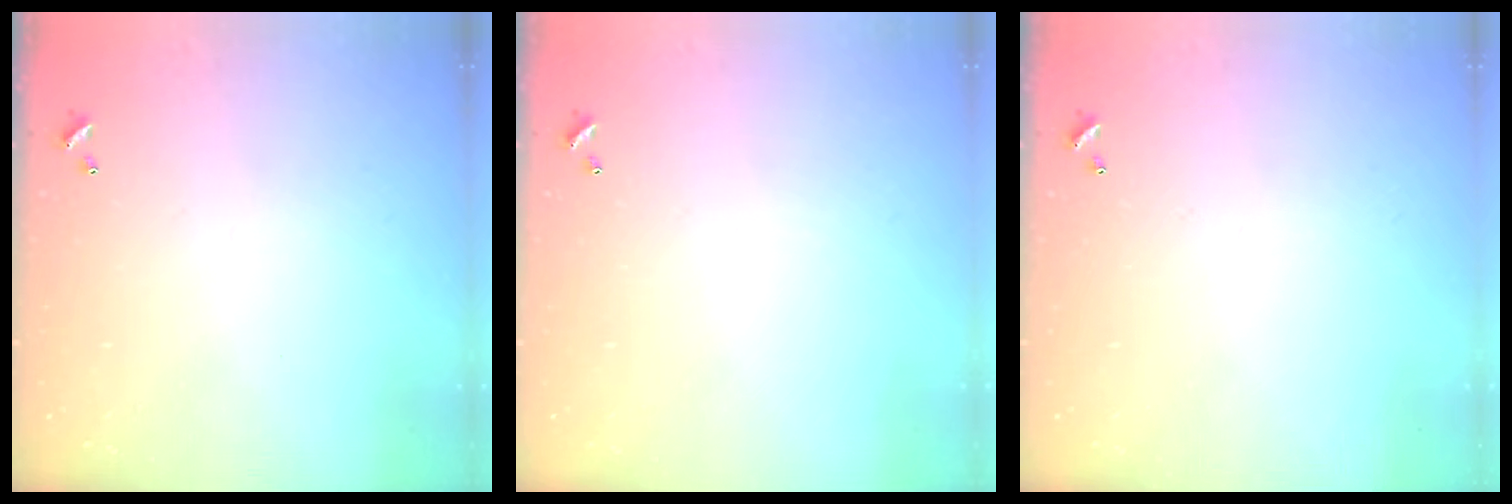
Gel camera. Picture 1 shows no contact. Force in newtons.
{"total": 0.0}
{"total": 0.0}